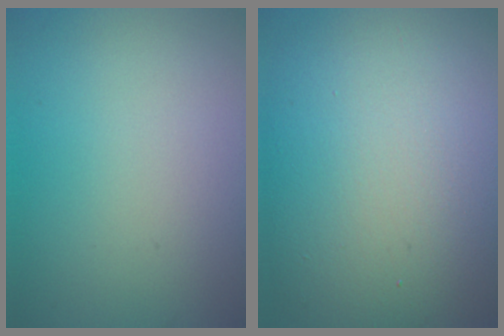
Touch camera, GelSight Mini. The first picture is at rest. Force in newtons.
{"total": 15.9, "press": 15.9, "slide": 1.3}